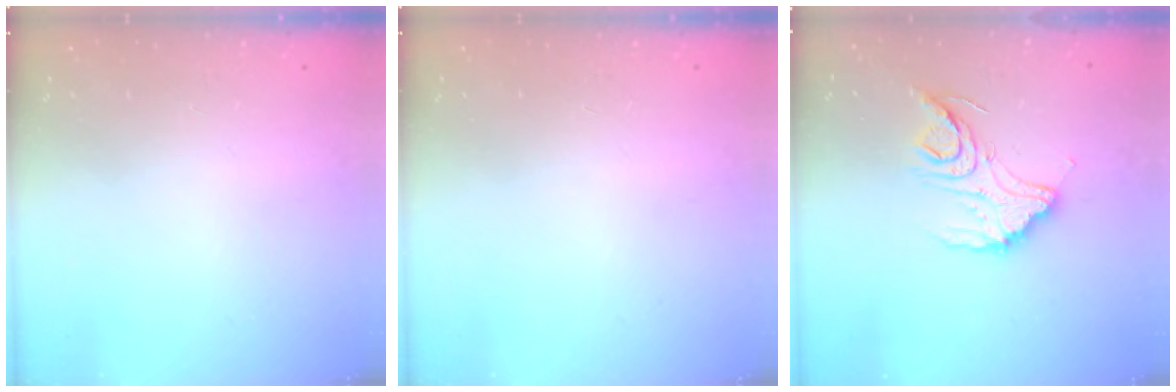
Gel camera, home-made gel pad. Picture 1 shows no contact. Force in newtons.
{"total": 0.0}
{"total": 14.7, "press": 14.6, "slide": 1.4}